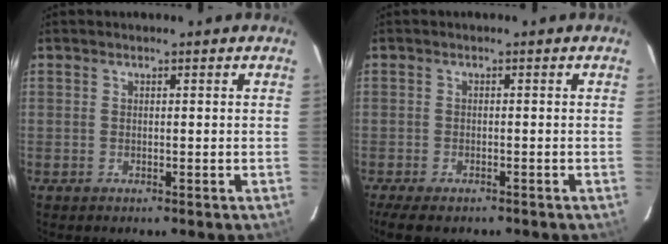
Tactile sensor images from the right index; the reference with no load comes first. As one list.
[{"total": 6.8, "force": [-5.4, 1.9, 3.6], "torque": [-0.088, -0.030, -0.093]}]